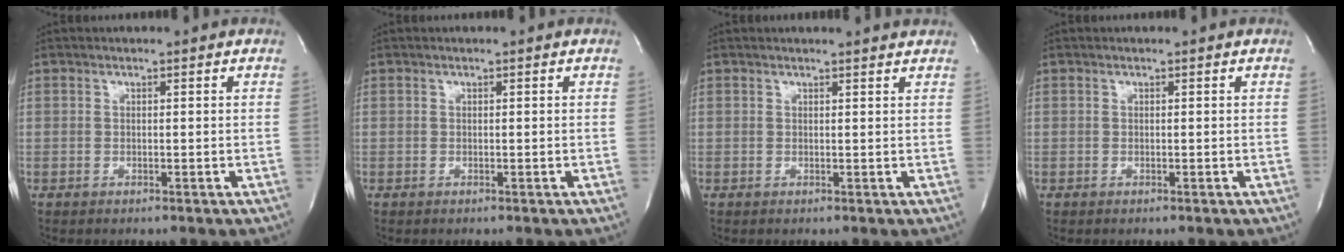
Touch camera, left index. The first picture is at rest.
{"total": 0.0}
{"total": 3.2, "force": [3.1, -0.1, 0.5], "torque": [-0.012, 0.002, 0.026]}
{"total": 0.0}